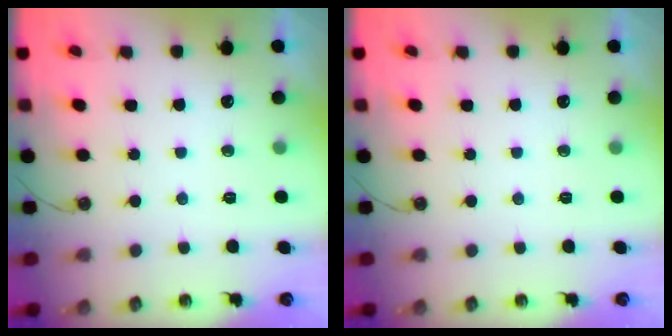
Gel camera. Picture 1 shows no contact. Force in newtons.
{"total": 0.0}